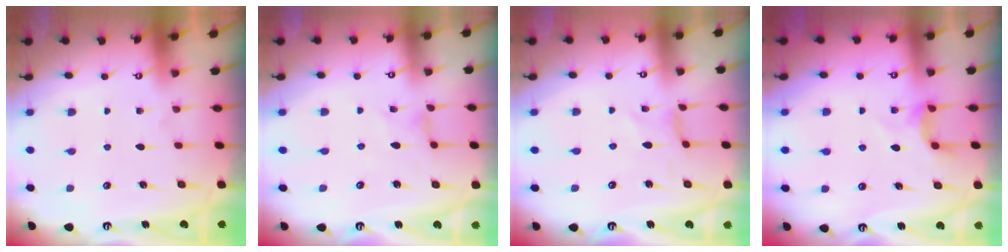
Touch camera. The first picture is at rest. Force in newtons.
{"total": 0.0}
{"total": 0.0}
{"total": 3.5, "press": 3.4, "slide": 0.5}